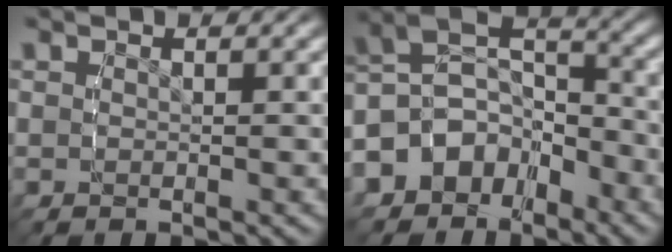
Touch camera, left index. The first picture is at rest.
{"total": 12.6, "force": [-5.4, 10.6, 4.1], "torque": [-0.099, -0.043, -0.105]}